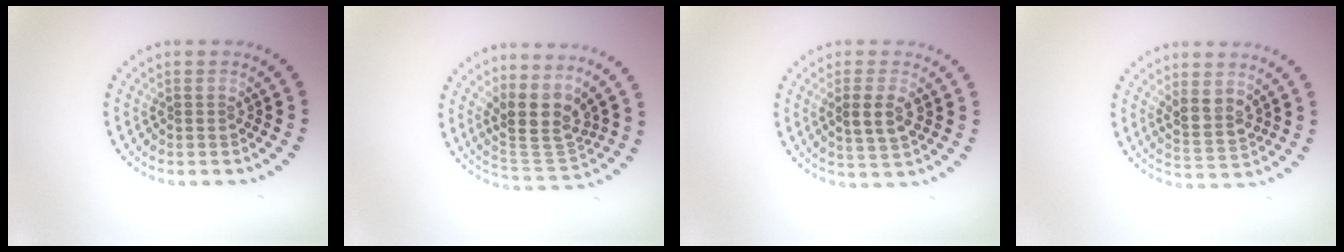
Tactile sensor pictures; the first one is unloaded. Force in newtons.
{"total": 4.0, "press": 3.2, "slide": 2.5}
{"total": 2.8, "press": 2.8, "slide": 0.5}
{"total": 2.4, "press": 2.2, "slide": 1.1}